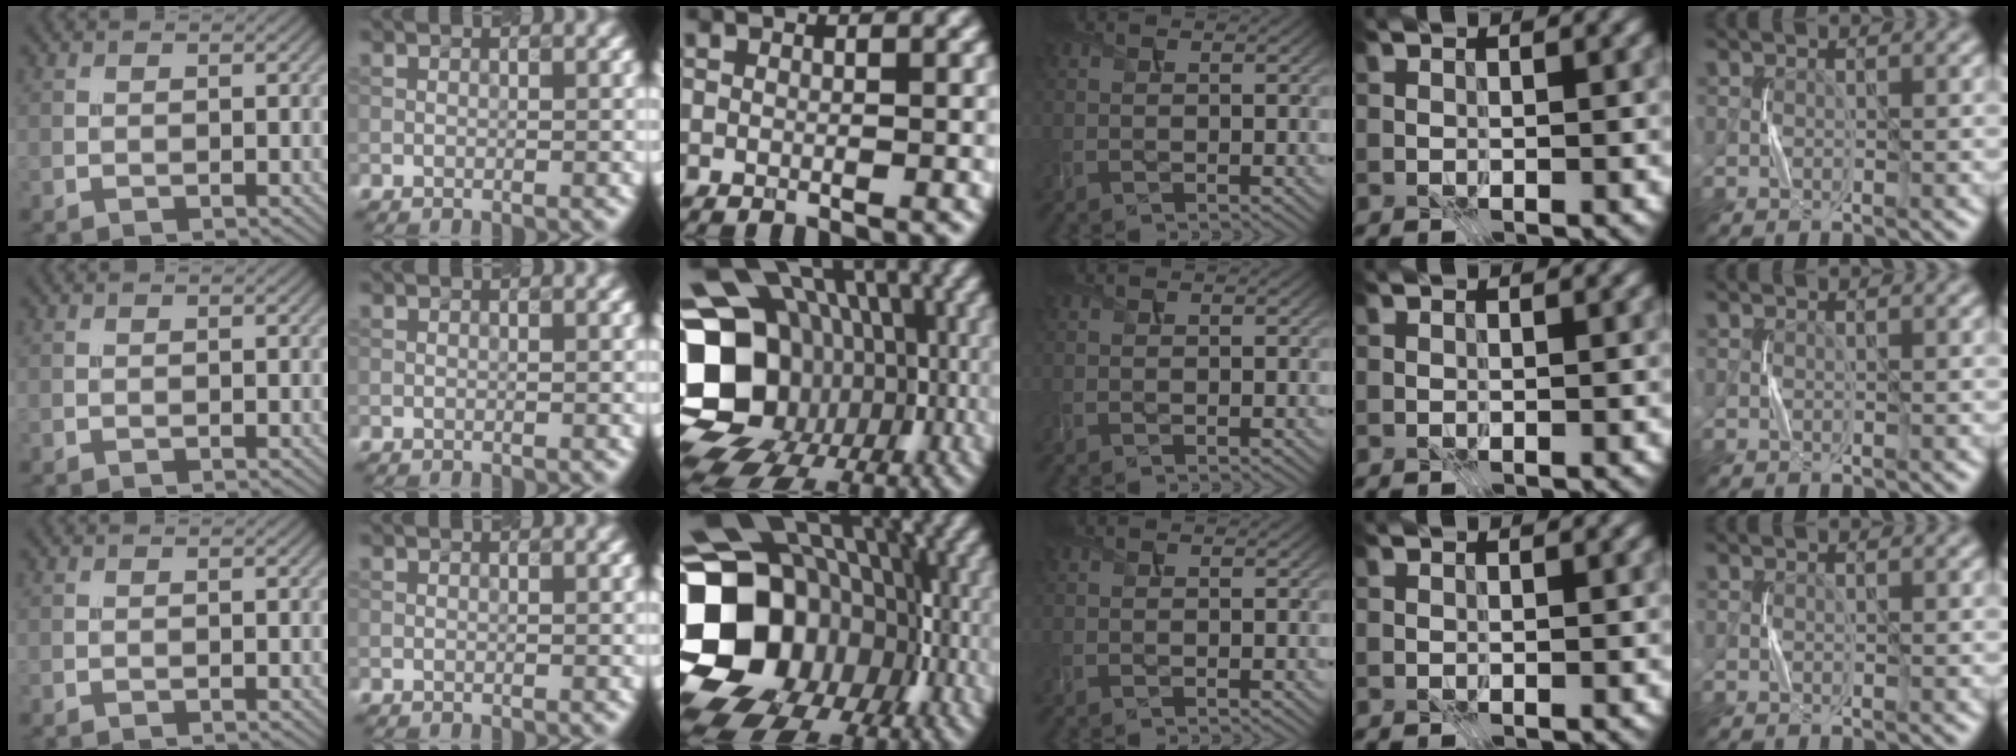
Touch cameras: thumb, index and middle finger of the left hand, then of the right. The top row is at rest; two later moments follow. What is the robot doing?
{"motion": "press", "object": "stapler"}